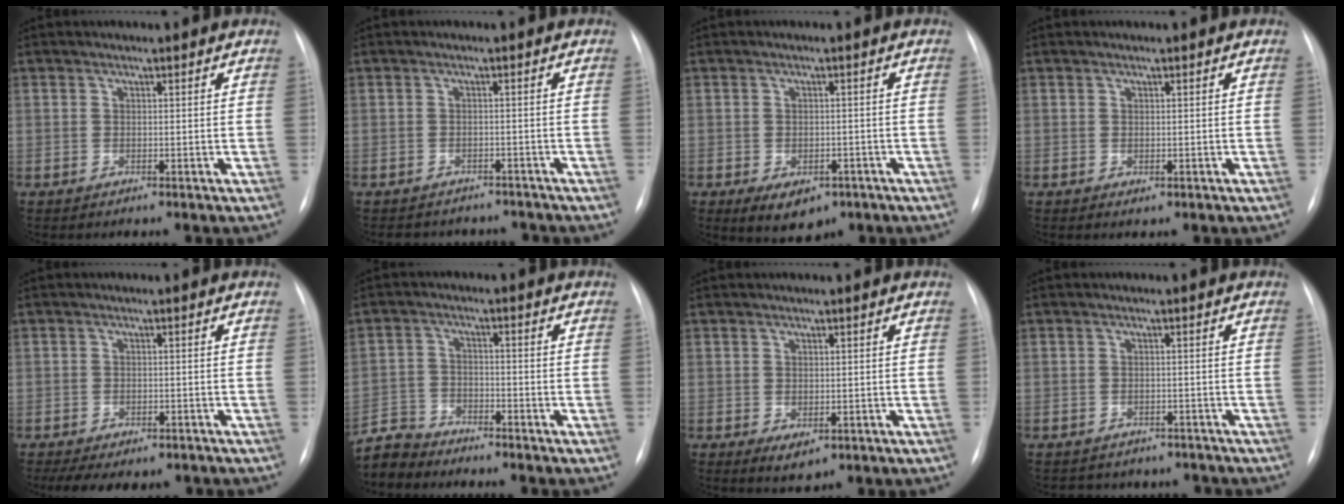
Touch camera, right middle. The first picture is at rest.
{"total": 6.9, "force": [-6.3, 2.7, 0.6], "torque": [-0.006, 0.011, -0.071]}
{"total": 6.5, "force": [-3.7, 3.9, 3.6], "torque": [-0.051, 0.001, -0.042]}
{"total": 0.6, "force": [-0.1, 0.4, 0.4], "torque": [-0.007, -0.001, 0.003]}
{"total": 8.3, "force": [-6.1, 4.1, 3.7], "torque": [-0.053, 0.005, -0.079]}
{"total": 5.7, "force": [-5.5, 1.3, -0.6], "torque": [0.015, -0.001, -0.109]}
{"total": 2.8, "force": [-1.0, 1.6, 2.0], "torque": [-0.028, -0.005, -0.003]}
{"total": 7.2, "force": [-6.4, 3.4, 0.5], "torque": [-0.004, 0.016, -0.067]}